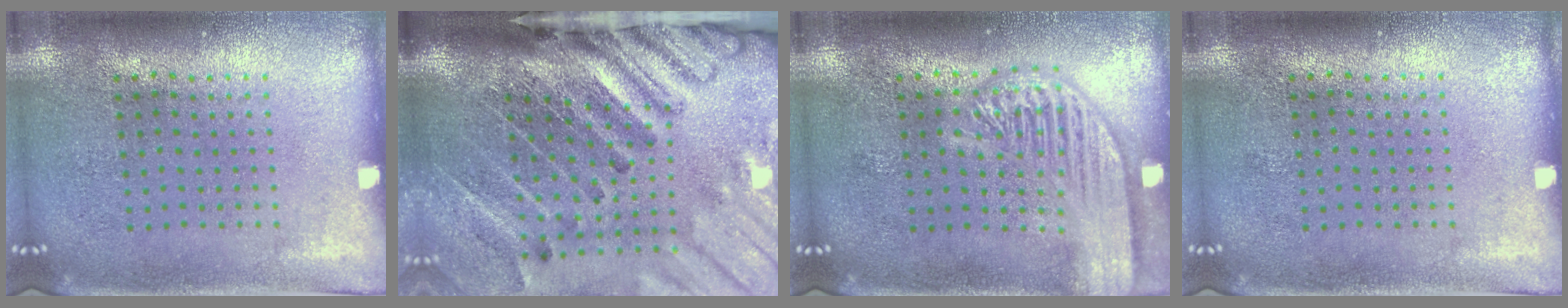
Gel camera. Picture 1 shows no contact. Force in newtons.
{"total": 4.5, "press": 3.3, "slide": 3.1}
{"total": 3.3, "press": 3.3, "slide": 0.3}
{"total": 0.0}